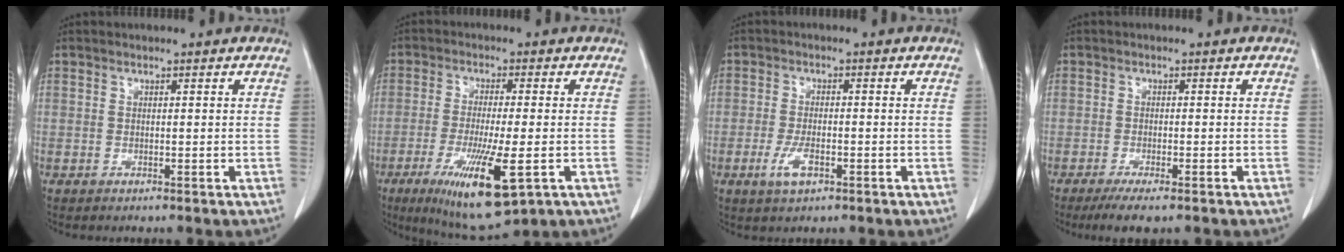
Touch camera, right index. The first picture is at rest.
{"total": 12.6, "force": [-5.1, 1.8, 11.4], "torque": [-0.204, -0.040, -0.077]}
{"total": 3.9, "force": [-1.7, 1.3, 3.3], "torque": [-0.070, -0.004, -0.028]}
{"total": 5.0, "force": [-3.6, 0.7, 3.4], "torque": [-0.049, -0.013, -0.054]}